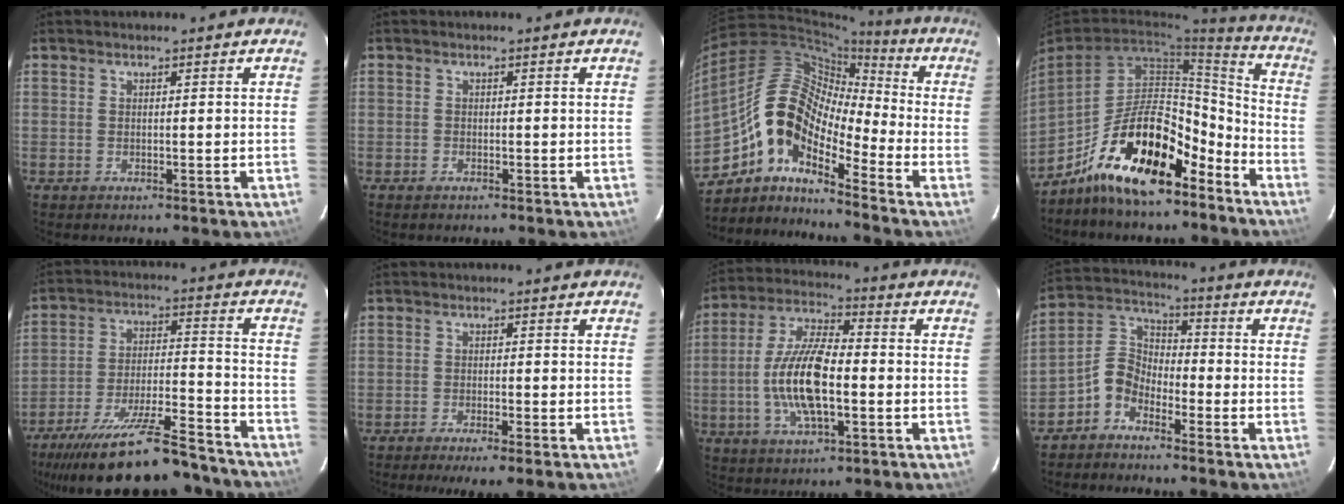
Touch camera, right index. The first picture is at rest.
{"total": 0.7, "force": [-0.6, 0.4, 0.2], "torque": [-0.005, 0.000, -0.013]}
{"total": 13.6, "force": [-7.5, 5.9, 9.6], "torque": [-0.155, 0.017, -0.163]}
{"total": 18.4, "force": [-12.9, 6.7, 11.2], "torque": [-0.189, 0.033, -0.212]}
{"total": 24.7, "force": [-21.4, 4.9, 11.4], "torque": [-0.205, -0.021, -0.310]}
{"total": 4.7, "force": [-3.5, 0.1, 3.1], "torque": [-0.067, -0.013, -0.058]}
{"total": 13.7, "force": [-2.7, 4.9, 12.5], "torque": [-0.257, 0.004, -0.053]}
{"total": 6.4, "force": [-4.4, 3.7, 2.7], "torque": [-0.063, 0.026, -0.101]}